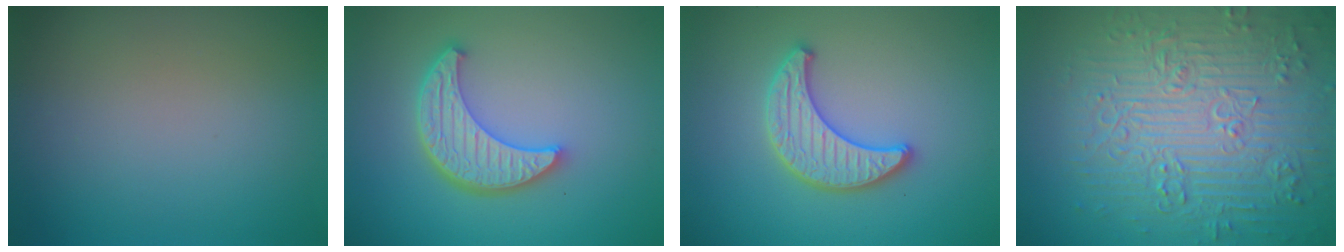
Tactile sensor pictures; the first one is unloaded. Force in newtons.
{"total": 5.5, "press": 4.2, "slide": 3.5}
{"total": 3.4, "press": 3.3, "slide": 0.7}
{"total": 9.8, "press": 6.9, "slide": 7.0}